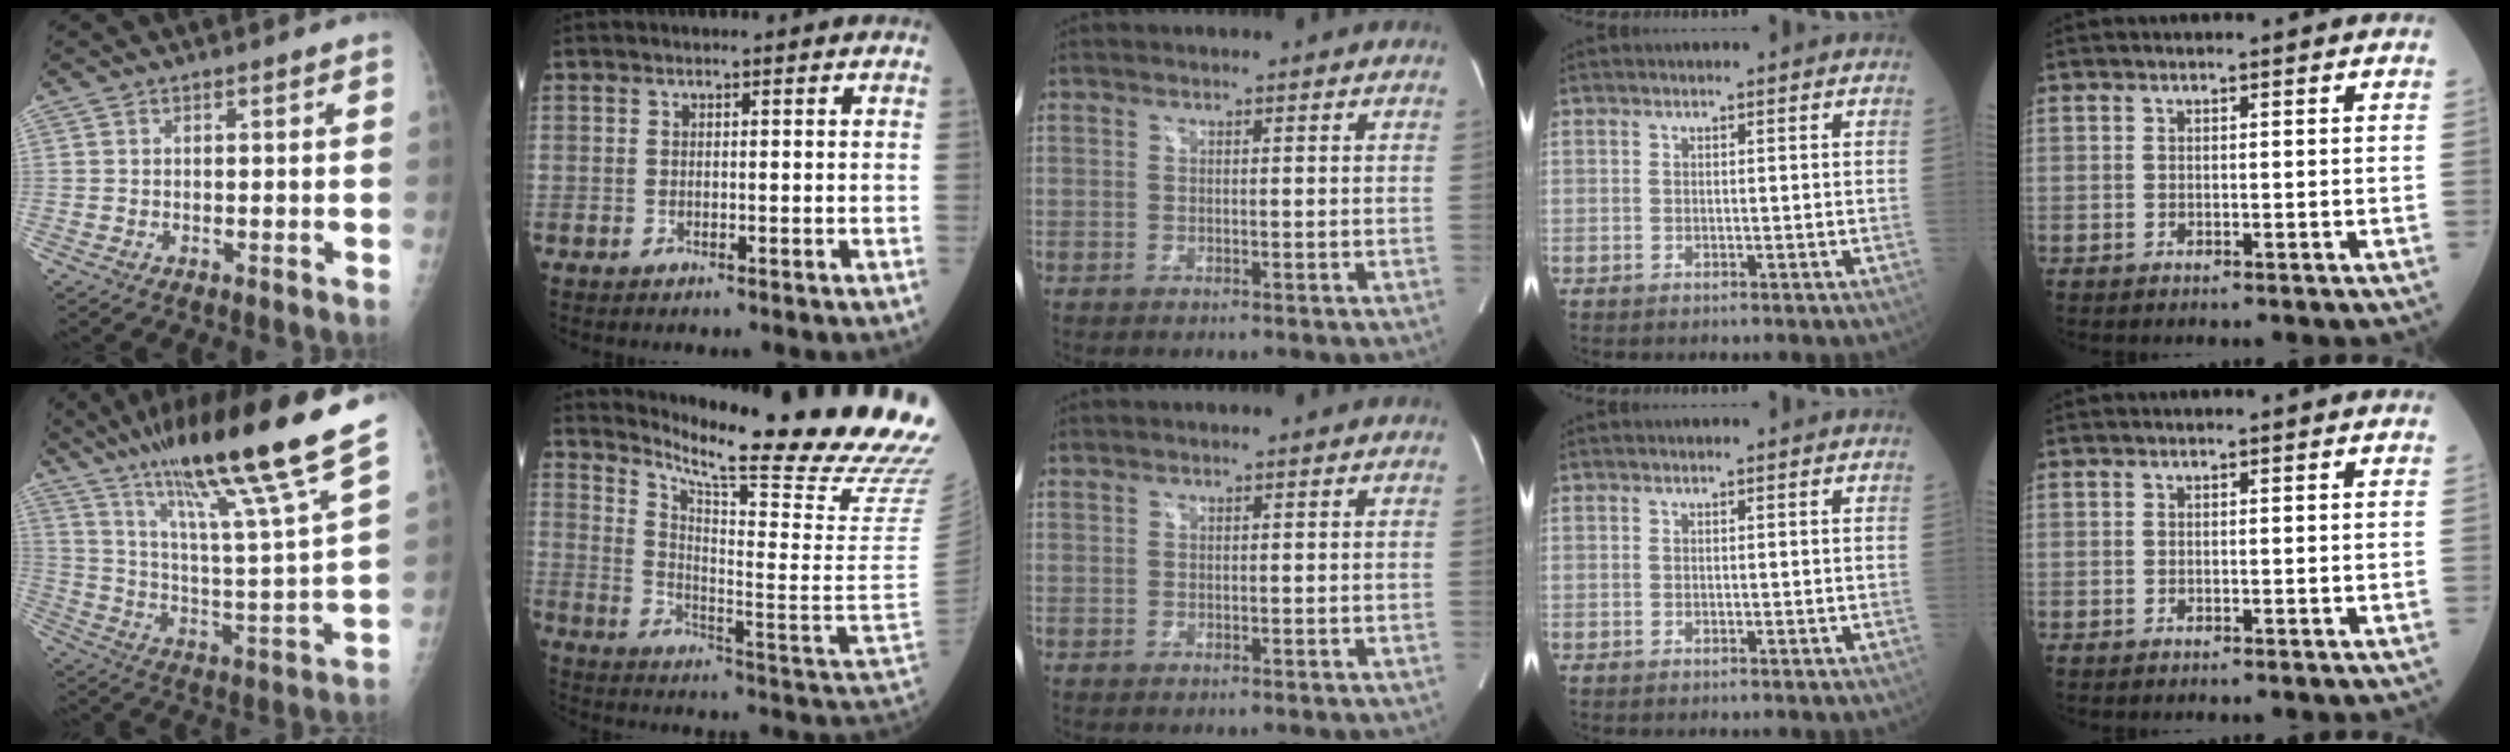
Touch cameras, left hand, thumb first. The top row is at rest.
{"thumb": {"total": 26.8, "force": [18.7, 1.1, 19.2], "torque": [-0.303, -0.073, 0.306]}, "index": {"total": 26.2, "force": [23.0, -2.2, 12.3], "torque": [-0.213, -0.134, 0.307]}}